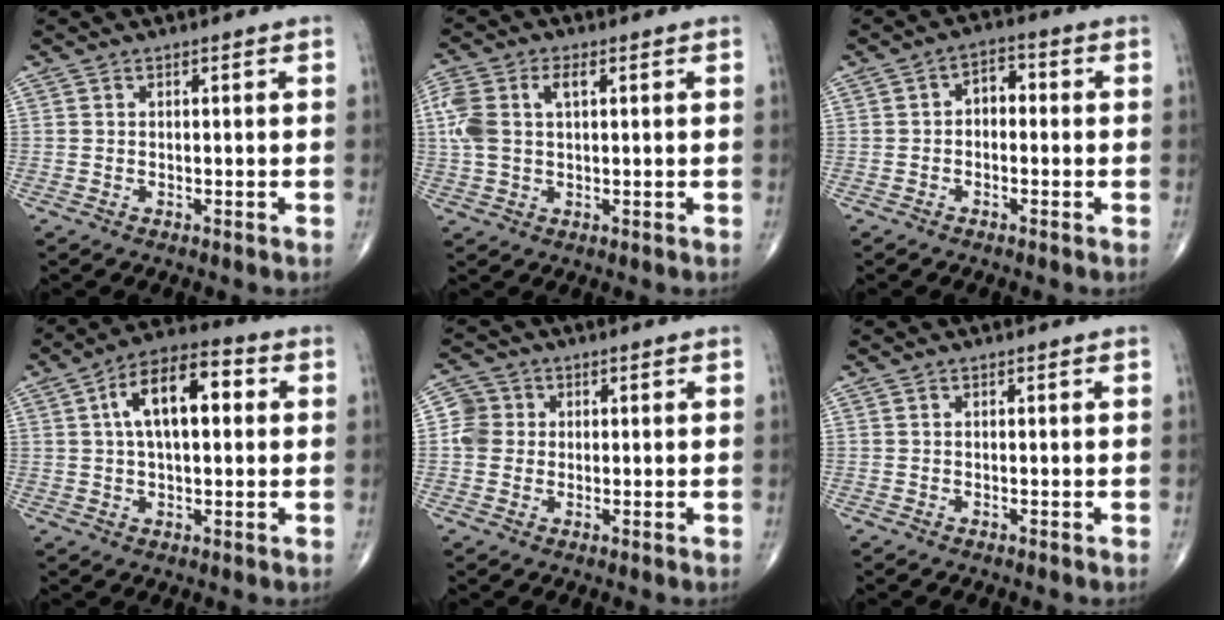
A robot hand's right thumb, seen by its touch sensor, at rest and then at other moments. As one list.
[{"total": 8.9, "force": [2.1, 5.0, 7.0], "torque": [-0.178, 0.023, 0.043]}, {"total": 3.9, "force": [-0.3, 2.7, 2.9], "torque": [-0.023, 0.018, -0.018]}, {"total": 12.6, "force": [2.5, 6.1, 10.8], "torque": [-0.169, 0.025, 0.034]}, {"total": 4.4, "force": [0.3, 4.2, 1.2], "torque": [-0.006, 0.008, -0.003]}, {"total": 0.0}]